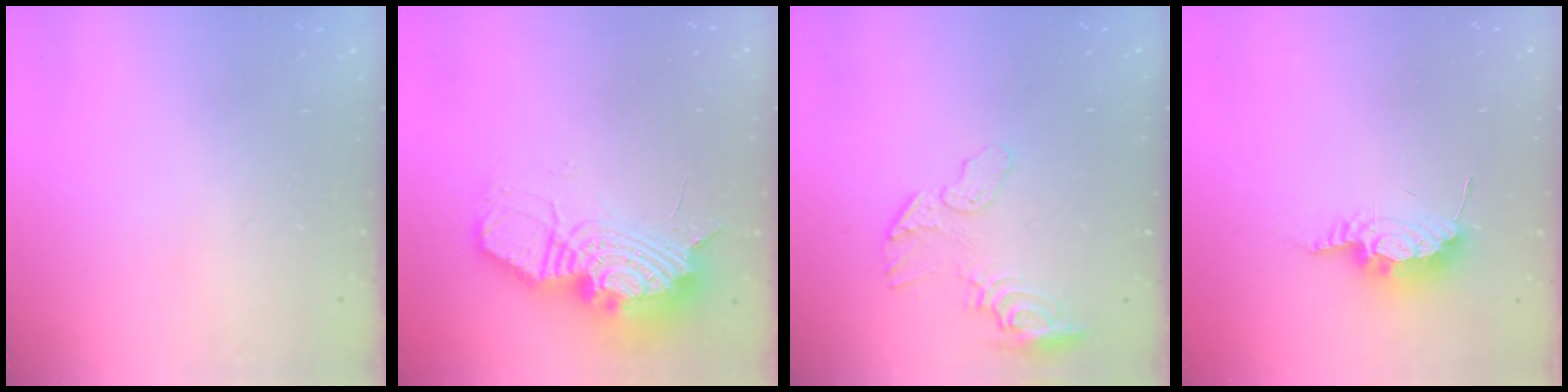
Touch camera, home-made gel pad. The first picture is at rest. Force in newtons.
{"total": 19.5, "press": 19.4, "slide": 2.1}
{"total": 10.3, "press": 10.2, "slide": 1.1}
{"total": 8.5, "press": 8.4, "slide": 0.9}